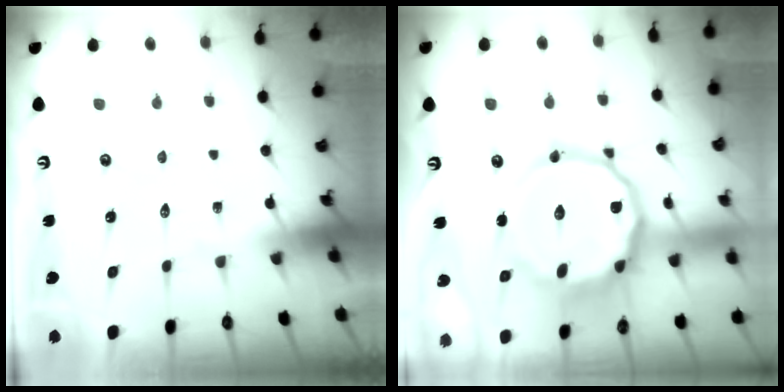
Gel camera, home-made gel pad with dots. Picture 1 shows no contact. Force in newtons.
{"total": 17.8, "press": 17.7, "slide": 1.5}